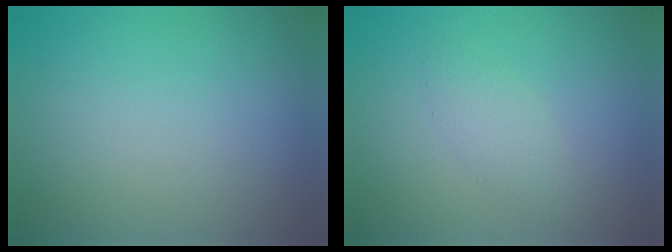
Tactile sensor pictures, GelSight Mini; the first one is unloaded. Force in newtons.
{"total": 1.7, "press": 1.7, "slide": 0.1}